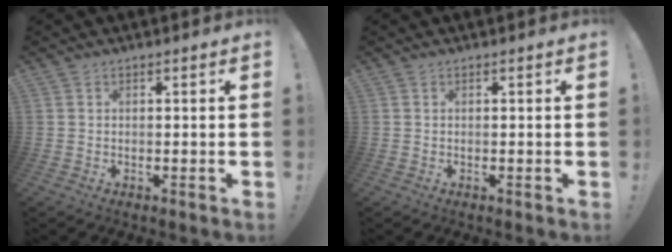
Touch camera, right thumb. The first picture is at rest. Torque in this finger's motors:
{"motor_torque": [0.00, 0.00, 0.00, 0.00, 0.00]}